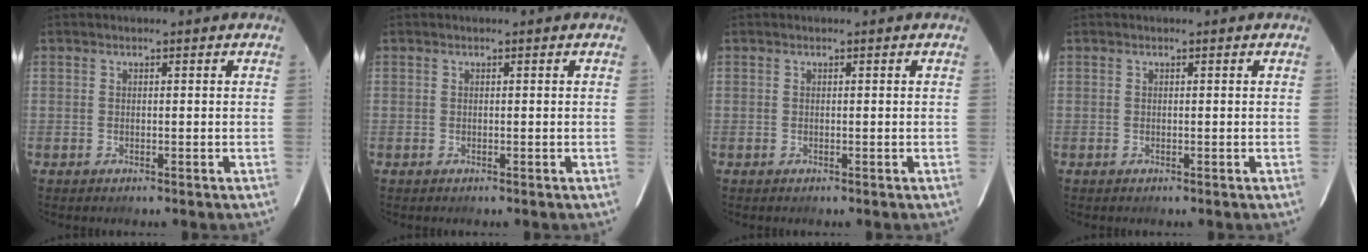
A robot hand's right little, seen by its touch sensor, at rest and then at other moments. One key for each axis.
{"total": 0.0}
{"total": 0.0}
{"total": 0.0}